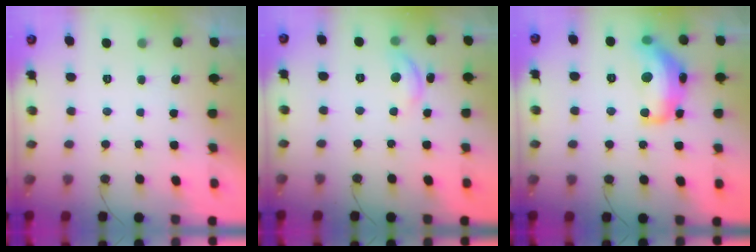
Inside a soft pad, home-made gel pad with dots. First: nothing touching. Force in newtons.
{"total": 7.6, "press": 7.6, "slide": 0.7}
{"total": 17.0, "press": 16.9, "slide": 1.0}